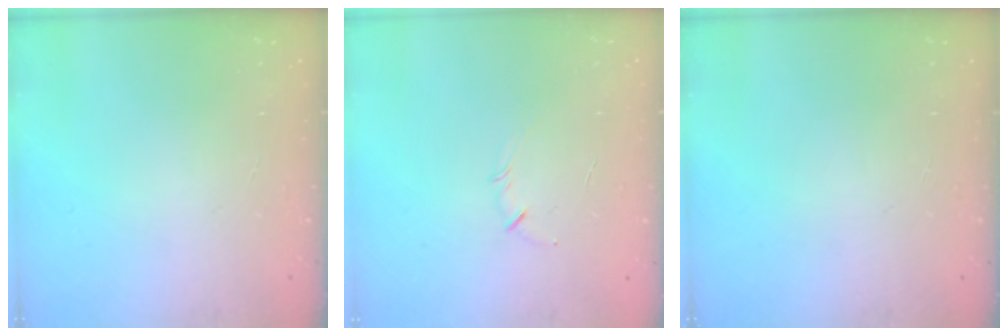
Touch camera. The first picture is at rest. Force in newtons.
{"total": 3.1, "press": 3.0, "slide": 0.7}
{"total": 0.0}